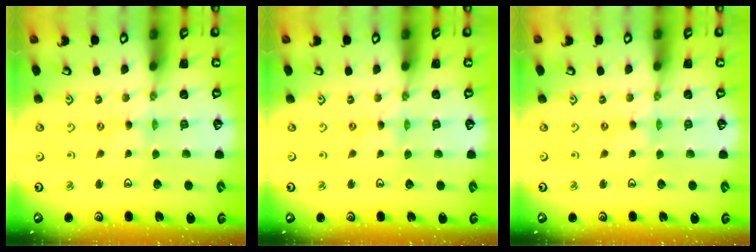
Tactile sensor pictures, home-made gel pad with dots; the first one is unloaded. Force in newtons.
{"total": 0.0}
{"total": 0.0}